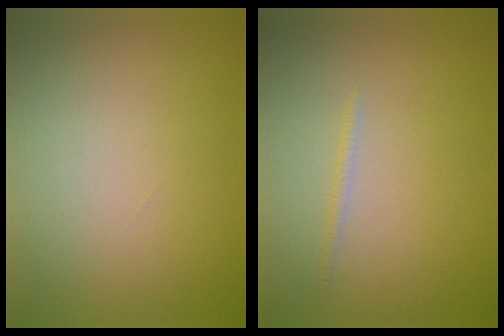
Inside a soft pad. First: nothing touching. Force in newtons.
{"total": 0.6, "press": 0.6, "slide": 0.1}